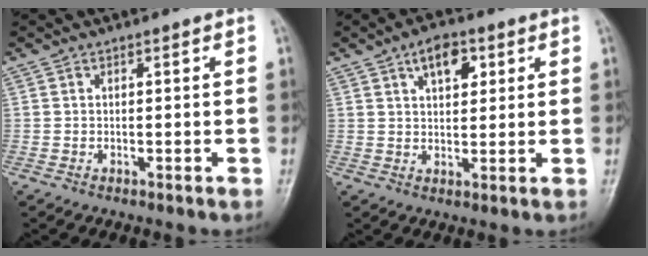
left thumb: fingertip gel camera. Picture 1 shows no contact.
{"total": 6.4, "force": [3.0, 3.5, 4.5], "torque": [-0.049, -0.009, 0.044]}